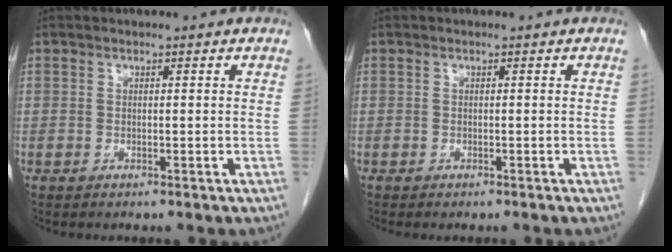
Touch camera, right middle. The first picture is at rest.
{"total": 1.1, "force": [-1.0, 0.2, 0.4], "torque": [-0.012, -0.004, -0.013]}